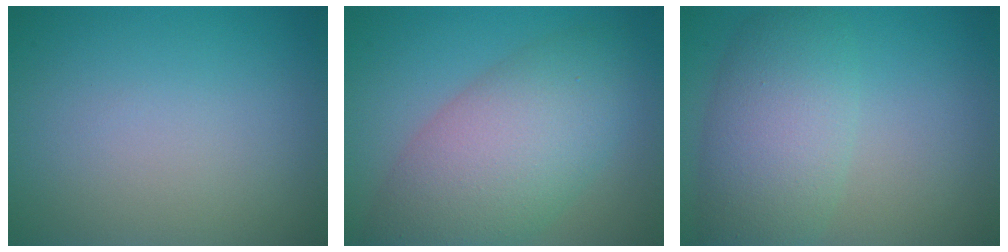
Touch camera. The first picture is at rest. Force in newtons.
{"total": 8.5, "press": 8.5, "slide": 0.0}
{"total": 6.1, "press": 6.1, "slide": 0.1}